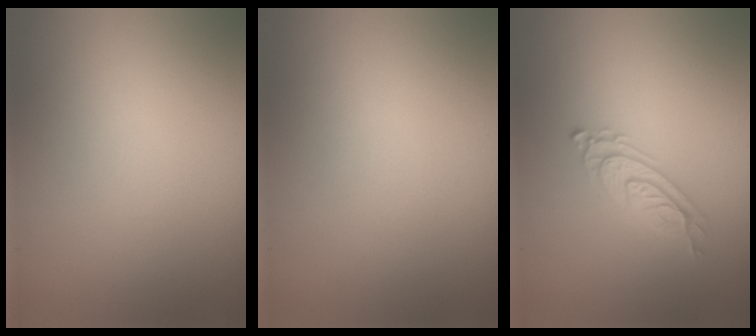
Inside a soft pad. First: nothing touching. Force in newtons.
{"total": 0.0}
{"total": 2.4, "press": 2.0, "slide": 1.4}